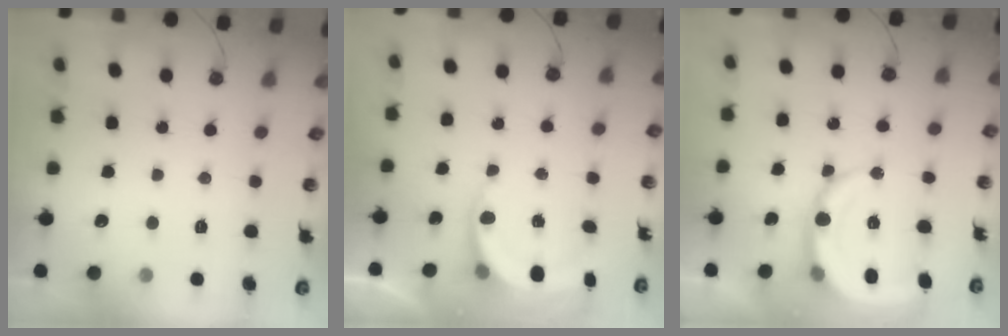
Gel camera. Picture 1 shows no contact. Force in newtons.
{"total": 5.6, "press": 5.2, "slide": 1.8}
{"total": 12.0, "press": 11.8, "slide": 2.2}